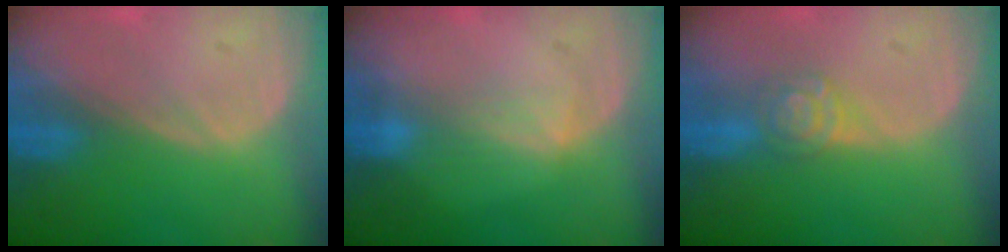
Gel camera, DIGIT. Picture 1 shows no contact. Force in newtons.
{"total": 2.4, "press": 2.4, "slide": 0.4}
{"total": 4.1, "press": 3.9, "slide": 1.2}